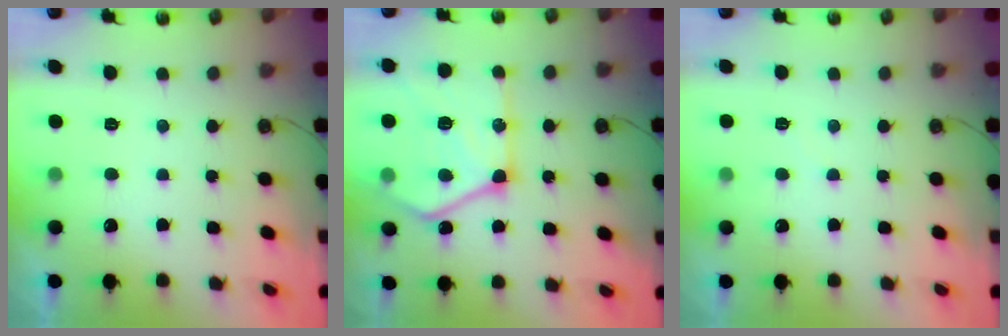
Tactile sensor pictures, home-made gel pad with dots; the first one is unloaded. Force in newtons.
{"total": 21.9, "press": 21.8, "slide": 2.0}
{"total": 3.5, "press": 3.5, "slide": 0.2}